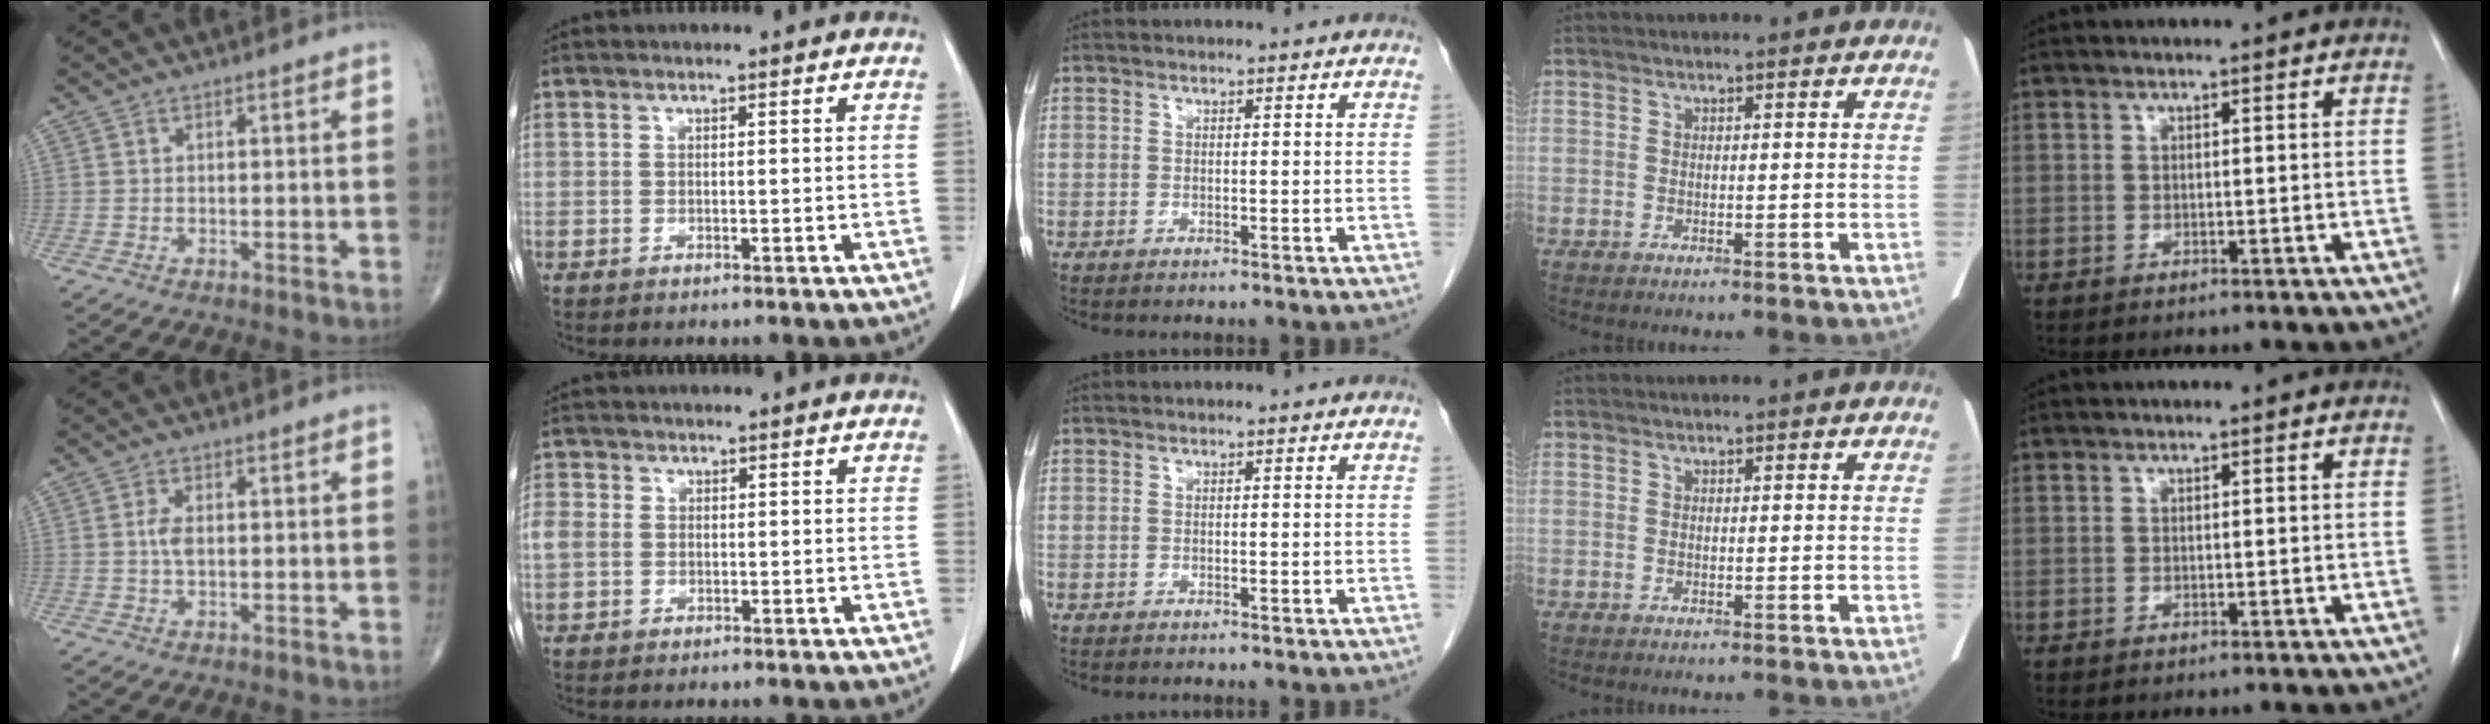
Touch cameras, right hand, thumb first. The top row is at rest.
{"thumb": {"total": 2.7, "force": [0.2, 1.3, 2.4], "torque": [-0.051, 0.001, 0.003]}, "index": {"total": 3.3, "force": [-0.1, 2.9, 1.7], "torque": [-0.051, 0.016, 0.000]}}